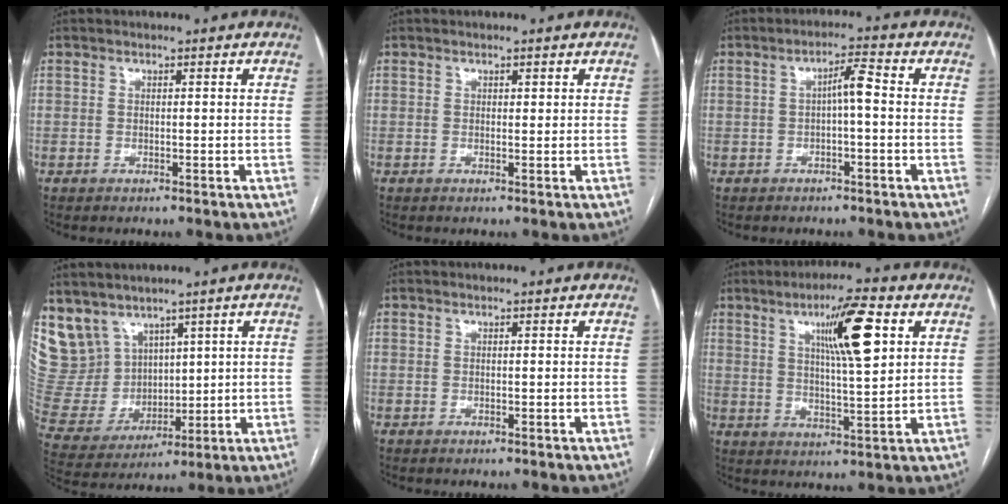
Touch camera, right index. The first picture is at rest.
{"total": 0.9, "force": [0.4, 0.4, 0.7], "torque": [-0.008, 0.000, 0.006]}
{"total": 3.4, "force": [0.0, 0.5, 3.3], "torque": [-0.053, 0.012, -0.001]}
{"total": 12.2, "force": [8.6, 8.2, 2.4], "torque": [-0.074, 0.036, 0.199]}
{"total": 0.0}
{"total": 11.1, "force": [4.3, 1.2, 10.1], "torque": [-0.166, 0.004, 0.069]}